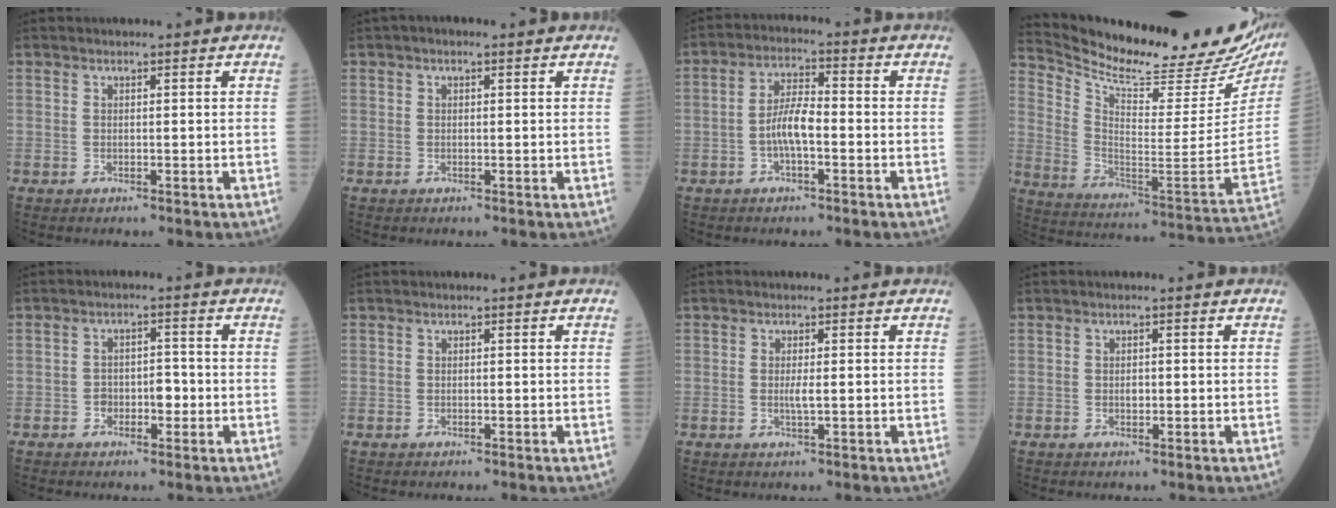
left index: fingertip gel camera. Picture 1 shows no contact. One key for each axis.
{"total": 1.0, "fx": 0.4, "fy": 0.4, "fz": 0.8, "tx": -0.018, "ty": 0.007, "tz": 0.003}
{"total": 5.5, "fx": -1.6, "fy": 1.4, "fz": 5.0, "tx": -0.101, "ty": 0.006, "tz": -0.037}
{"total": 25.9, "fx": 23.5, "fy": 4.4, "fz": 10.0, "tx": -0.173, "ty": -0.091, "tz": 0.328}
{"total": 3.2, "fx": -1.3, "fy": 1.7, "fz": 2.4, "tx": -0.030, "ty": 0.009, "tz": -0.022}
{"total": 0.0}
{"total": 1.5, "fx": -0.3, "fy": 0.0, "fz": 1.5, "tx": -0.031, "ty": -0.005, "tz": -0.007}
{"total": 0.9, "fx": -0.4, "fy": 0.5, "fz": 0.6, "tx": -0.012, "ty": -0.002, "tz": -0.007}